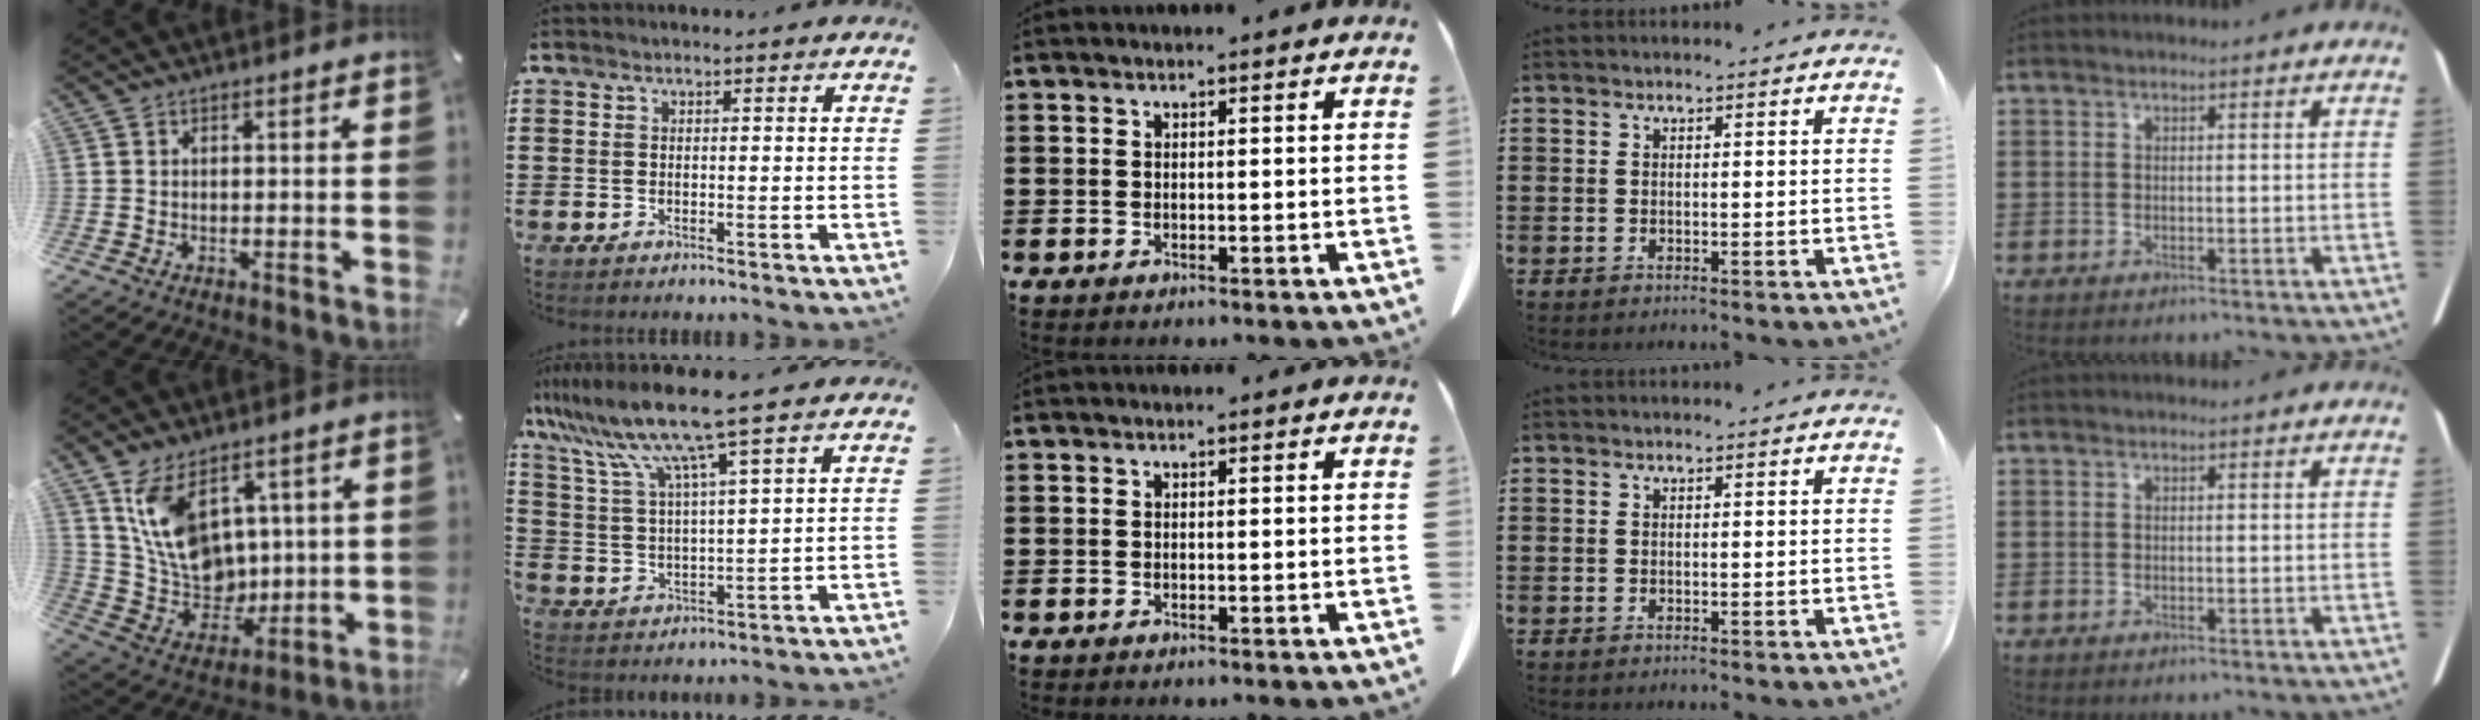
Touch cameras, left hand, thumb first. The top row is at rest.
{"thumb": {"total": 14.7, "force": [6.1, 10.7, 7.9], "torque": [-0.166, -0.029, 0.125]}, "index": {"total": 10.6, "force": [8.1, -0.4, 6.8], "torque": [-0.168, -0.044, 0.130]}}